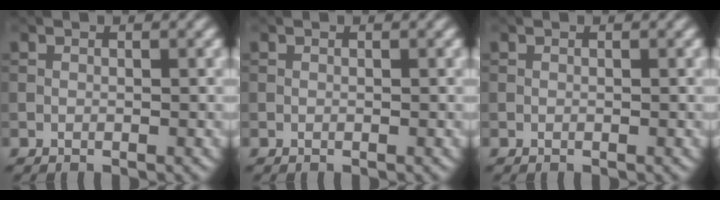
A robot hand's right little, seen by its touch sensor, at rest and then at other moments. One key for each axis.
{"total": 0.0}
{"total": 0.0}